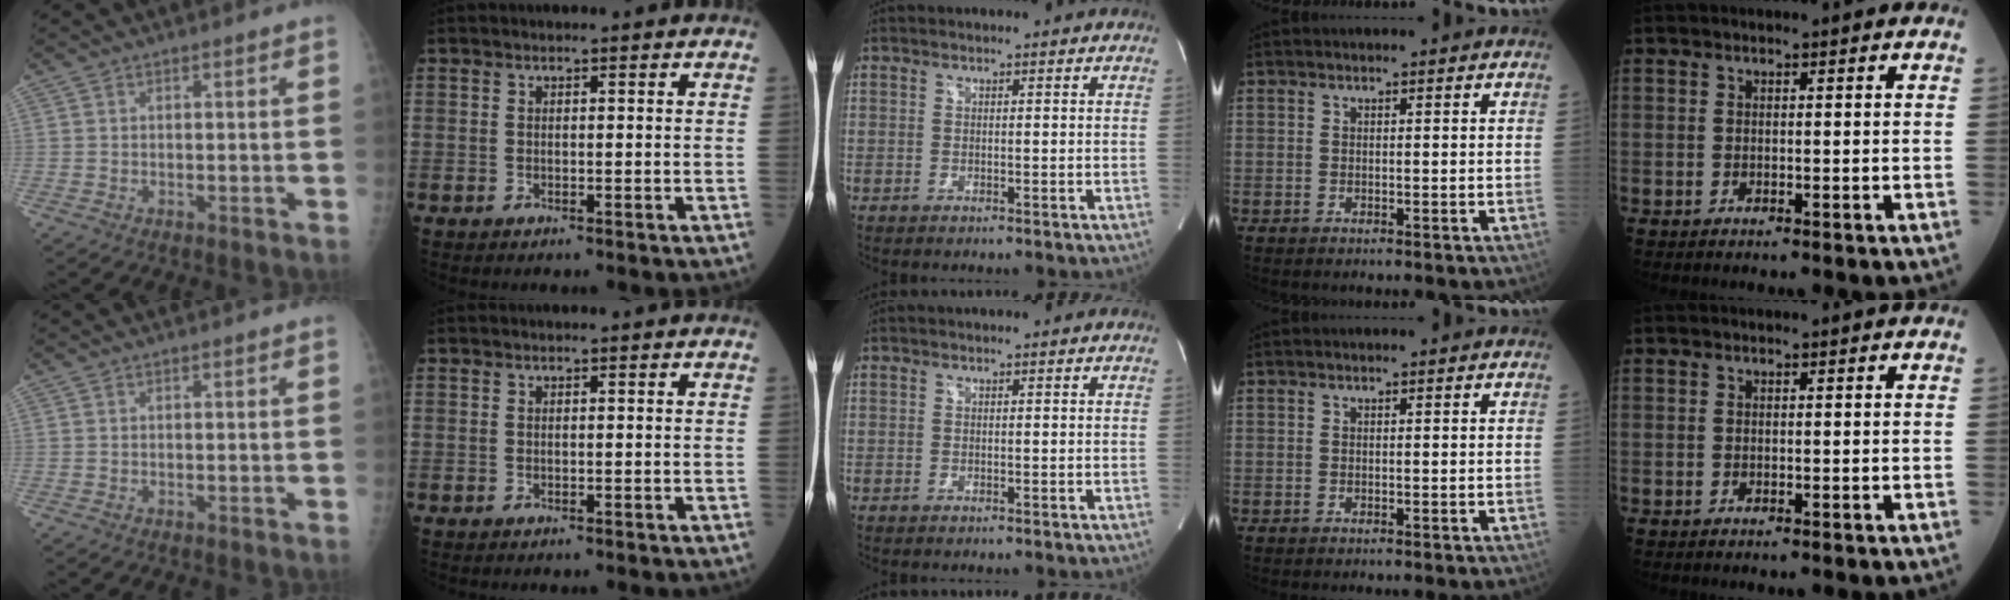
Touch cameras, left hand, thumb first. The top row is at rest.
{}